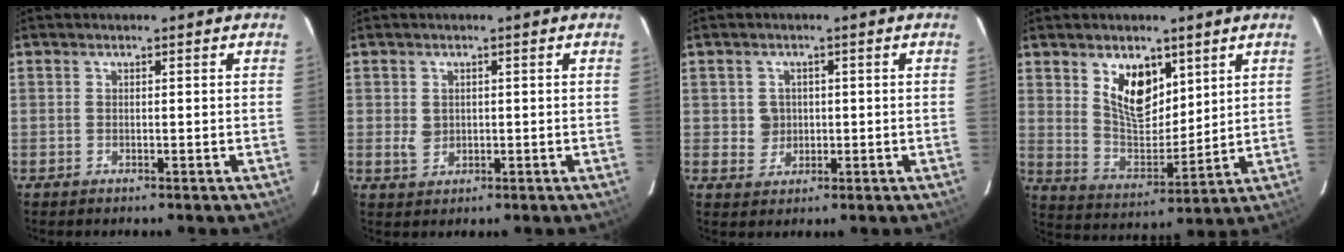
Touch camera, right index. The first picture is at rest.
{"total": 2.6, "force": [0.0, 2.3, 1.1], "torque": [-0.019, 0.002, 0.006]}
{"total": 3.4, "force": [0.1, 3.4, 0.4], "torque": [-0.005, 0.010, 0.006]}
{"total": 10.7, "force": [5.4, 6.0, 7.0], "torque": [-0.120, -0.002, 0.111]}